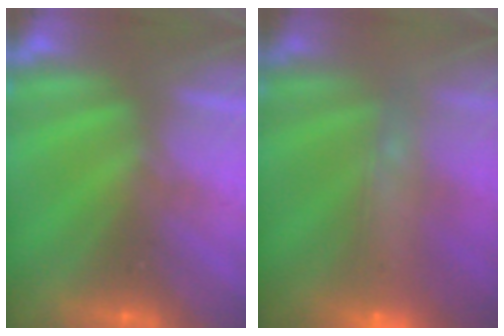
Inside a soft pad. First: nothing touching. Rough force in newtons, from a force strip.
{"total": 9.8}